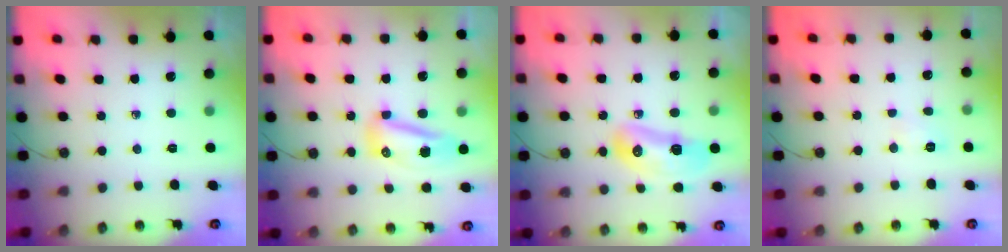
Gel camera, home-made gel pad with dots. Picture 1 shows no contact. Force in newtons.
{"total": 8.6, "press": 8.6, "slide": 1.0}
{"total": 10.6, "press": 10.5, "slide": 1.5}
{"total": 3.5, "press": 3.5, "slide": 0.4}